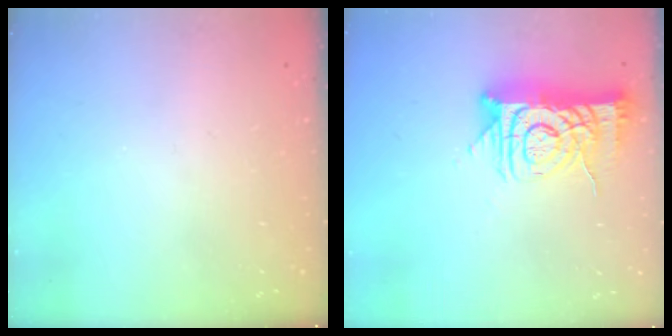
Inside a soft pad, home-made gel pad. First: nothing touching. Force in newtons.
{"total": 12.8, "press": 12.8, "slide": 0.8}